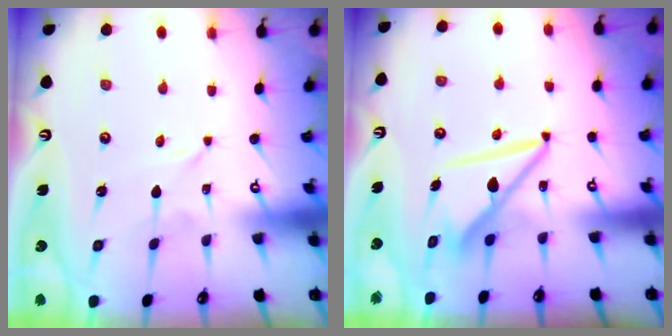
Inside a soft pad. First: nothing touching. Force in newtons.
{"total": 8.9, "press": 8.9, "slide": 0.8}